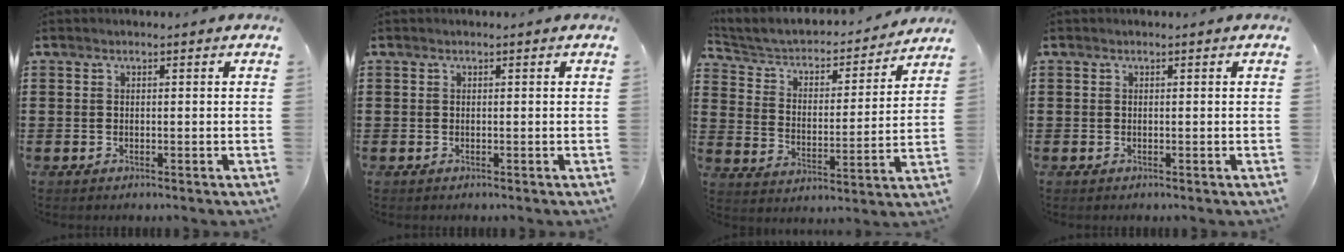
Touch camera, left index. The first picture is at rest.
{"total": 0.0}
{"total": 3.6, "force": [3.0, 1.6, 1.1], "torque": [-0.042, -0.026, 0.042]}
{"total": 0.0}